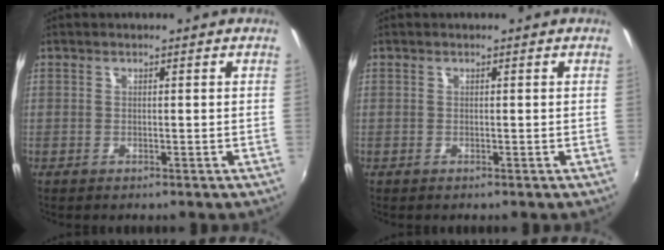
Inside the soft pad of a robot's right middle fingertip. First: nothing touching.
{"total": 0.0}